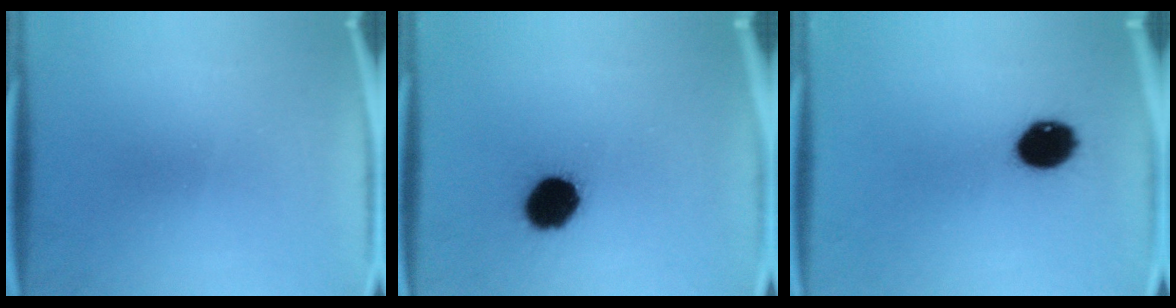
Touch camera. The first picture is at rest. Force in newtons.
{"total": 10.7}
{"total": 9.1}